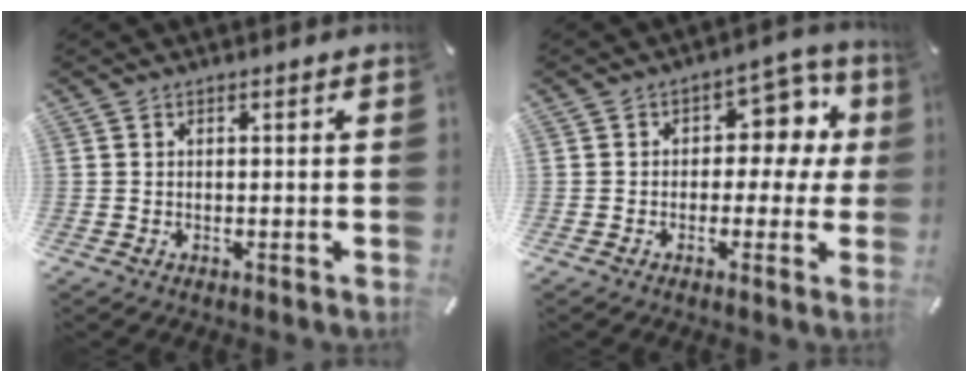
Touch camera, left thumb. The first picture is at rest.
{"total": 9.5, "force": [2.0, 6.5, 6.6], "torque": [-0.078, -0.012, 0.030]}